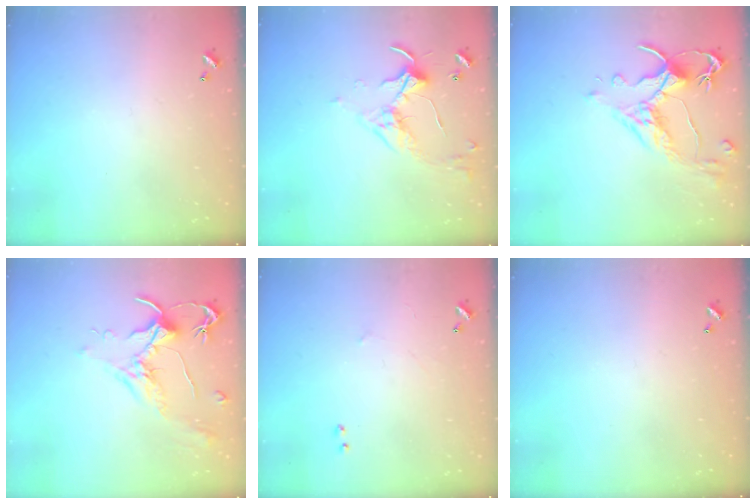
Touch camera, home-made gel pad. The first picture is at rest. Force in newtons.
{"total": 3.4, "press": 3.3, "slide": 0.6}
{"total": 3.1, "press": 2.9, "slide": 1.3}
{"total": 1.8, "press": 1.7, "slide": 0.6}
{"total": 2.5, "press": 2.4, "slide": 0.4}
{"total": 0.0}